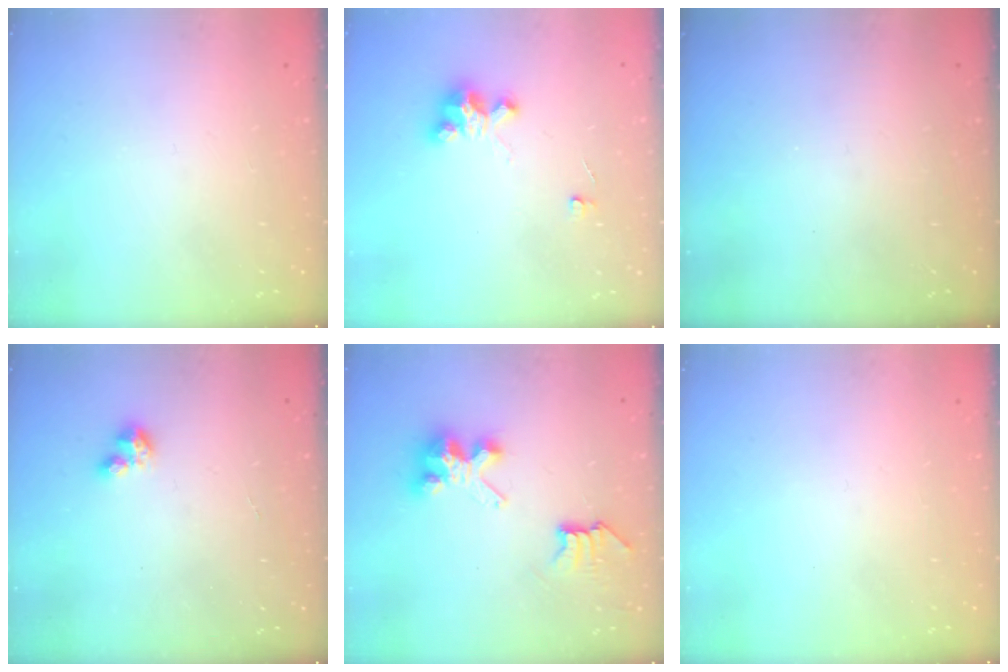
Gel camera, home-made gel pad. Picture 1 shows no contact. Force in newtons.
{"total": 3.9, "press": 3.9, "slide": 0.1}
{"total": 0.0}
{"total": 2.6, "press": 2.6, "slide": 0.2}
{"total": 7.5, "press": 7.5, "slide": 0.1}
{"total": 0.0}